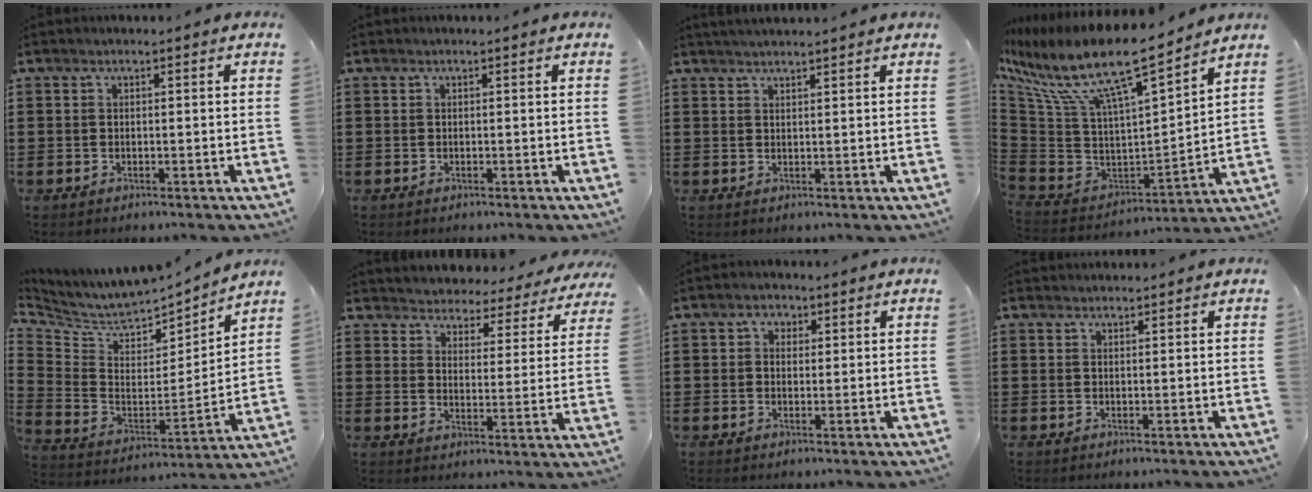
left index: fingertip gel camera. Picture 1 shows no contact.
{"total": 0.0}
{"total": 1.5, "force": [1.5, -0.2, 0.3], "torque": [-0.008, 0.002, 0.029]}
{"total": 13.6, "force": [9.0, 2.8, 9.8], "torque": [-0.225, -0.063, 0.145]}
{"total": 6.2, "force": [5.8, 1.7, 1.1], "torque": [-0.061, -0.053, 0.097]}
{"total": 3.7, "force": [3.6, 0.1, -0.8], "torque": [-0.014, -0.037, 0.056]}
{"total": 2.0, "force": [0.7, 1.7, 0.7], "torque": [-0.013, 0.006, 0.009]}
{"total": 0.9, "force": [0.9, 0.2, 0.0], "torque": [-0.002, 0.000, 0.017]}